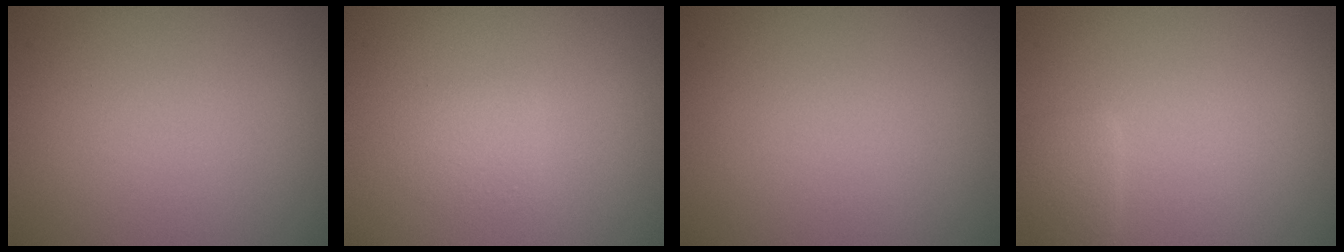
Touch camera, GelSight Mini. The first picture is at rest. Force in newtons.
{"total": 1.3, "press": 1.3, "slide": 0.1}
{"total": 0.0}
{"total": 1.5, "press": 1.5, "slide": 0.1}